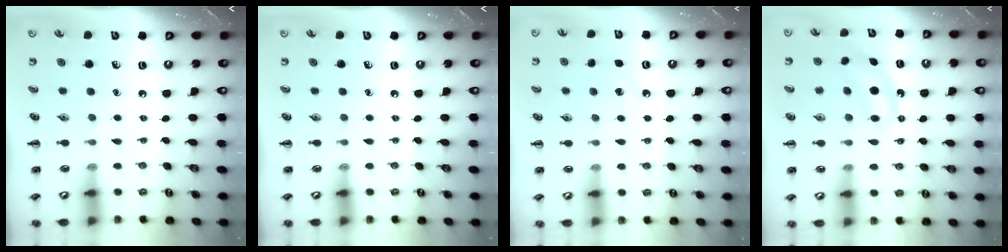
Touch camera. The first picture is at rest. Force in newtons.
{"total": 0.0}
{"total": 4.5, "press": 4.3, "slide": 1.4}
{"total": 6.1, "press": 6.0, "slide": 1.1}